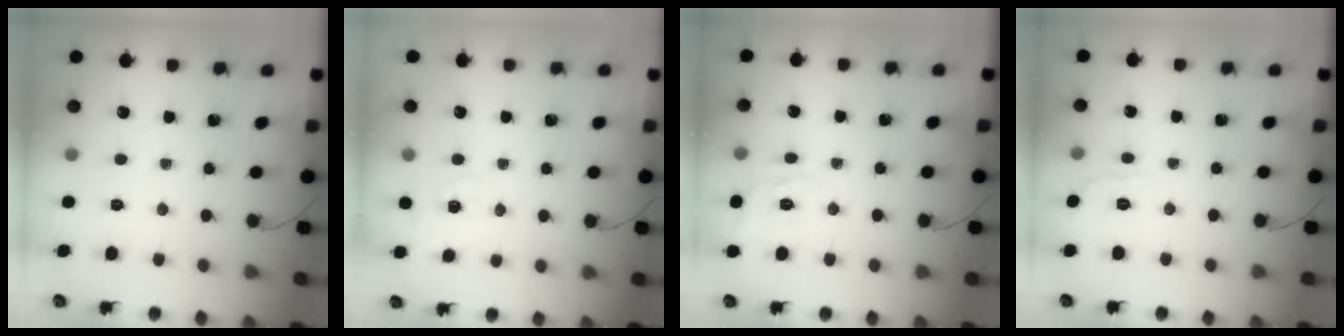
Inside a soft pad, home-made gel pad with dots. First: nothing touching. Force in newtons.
{"total": 2.3, "press": 1.6, "slide": 1.6}
{"total": 3.4, "press": 3.1, "slide": 1.4}
{"total": 5.6, "press": 5.4, "slide": 1.6}